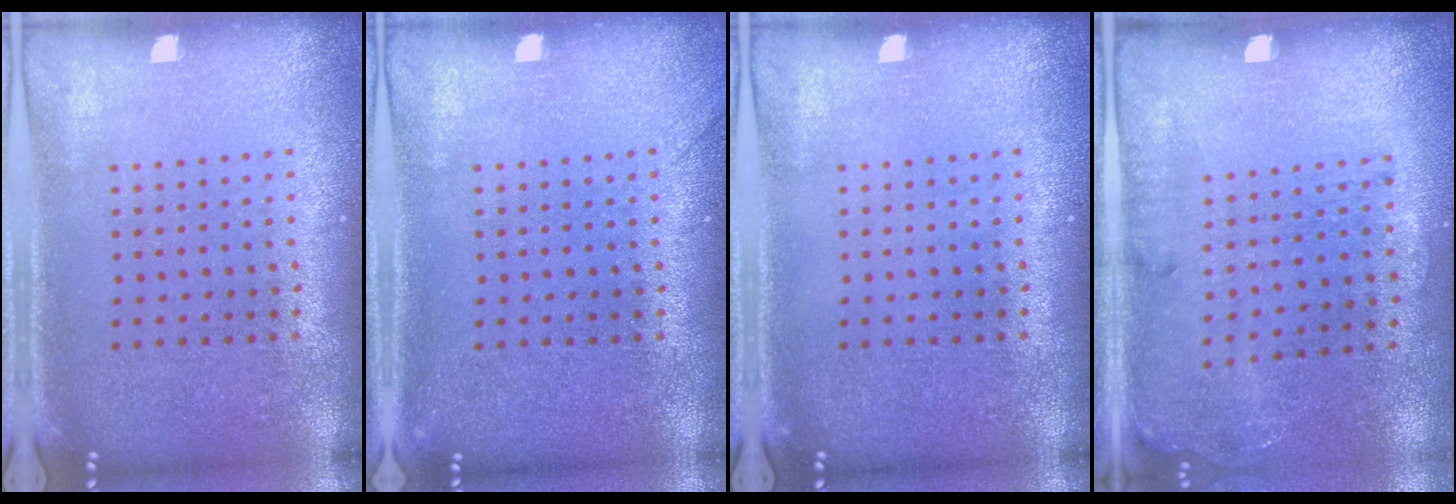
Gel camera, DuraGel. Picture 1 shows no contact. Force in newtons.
{"total": 0.8, "press": 0.8, "slide": 0.1}
{"total": 0.0}
{"total": 1.7, "press": 1.2, "slide": 1.2}